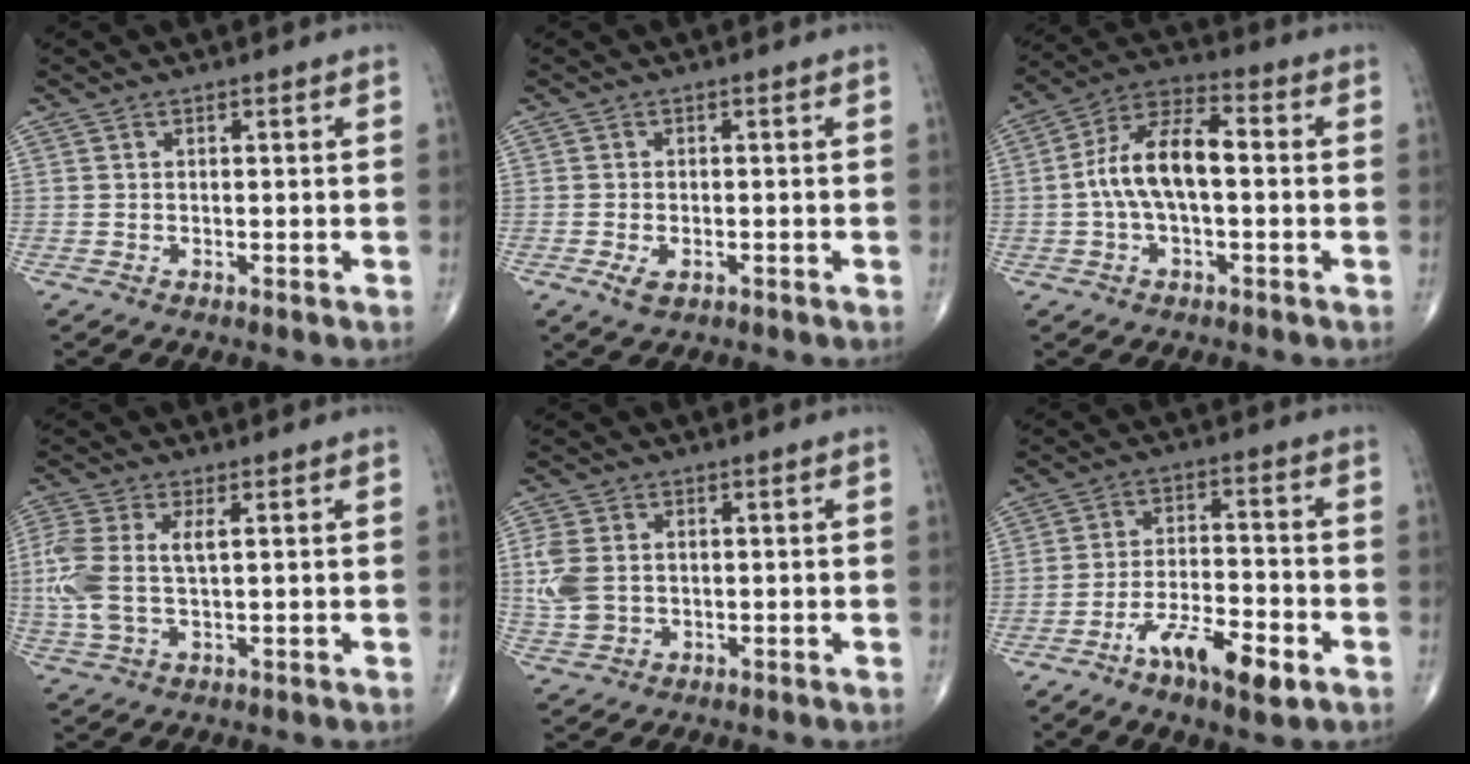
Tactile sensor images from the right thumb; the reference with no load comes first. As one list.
[{"total": 2.6, "force": [-1.1, 1.4, 1.9], "torque": [-0.036, 0.000, -0.017]}, {"total": 11.9, "force": [-0.4, 5.6, 10.5], "torque": [-0.203, 0.040, -0.014]}, {"total": 9.4, "force": [1.1, 4.6, 8.1], "torque": [-0.222, 0.010, 0.026]}, {"total": 6.6, "force": [0.3, 4.8, 4.6], "torque": [-0.112, 0.003, 0.012]}, {"total": 11.0, "force": [-5.9, 3.5, 8.7], "torque": [-0.151, 0.029, -0.098]}]